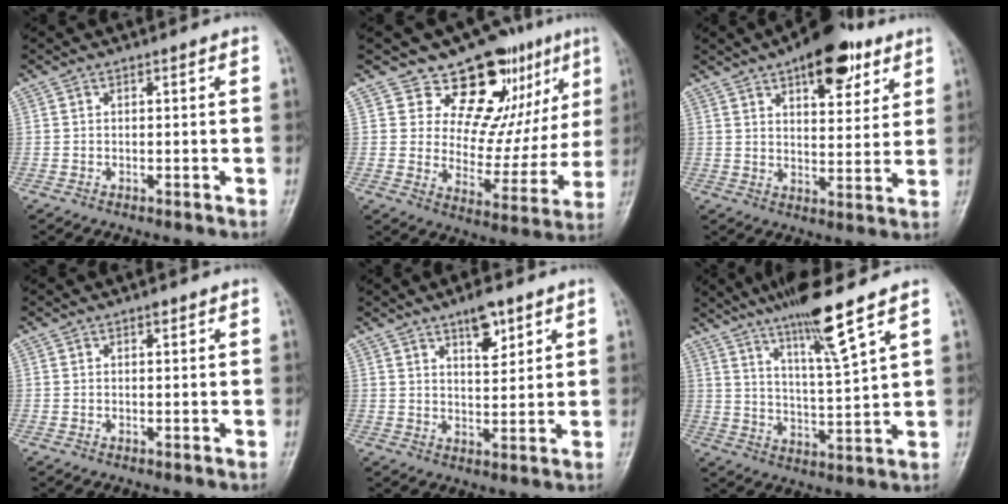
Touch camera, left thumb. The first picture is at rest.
{"total": 16.8, "force": [9.8, 8.8, 10.4], "torque": [-0.072, -0.058, 0.151]}
{"total": 14.2, "force": [8.1, 6.4, 9.6], "torque": [-0.096, -0.029, 0.116]}
{"total": 0.8, "force": [0.5, 0.4, 0.5], "torque": [-0.005, -0.001, 0.006]}
{"total": 6.2, "force": [3.7, 2.4, 4.3], "torque": [-0.049, -0.024, 0.058]}
{"total": 11.9, "force": [7.8, 0.5, 8.9], "torque": [-0.156, -0.048, 0.142]}